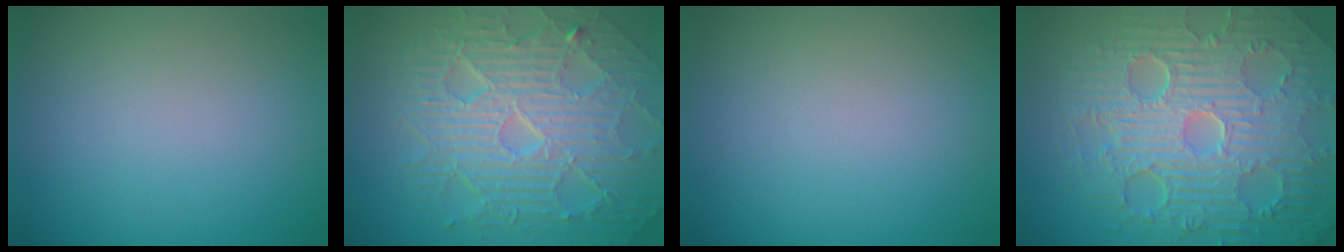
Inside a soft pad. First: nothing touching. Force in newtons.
{"total": 10.1, "press": 6.5, "slide": 7.7}
{"total": 0.0}
{"total": 11.4, "press": 7.3, "slide": 8.7}